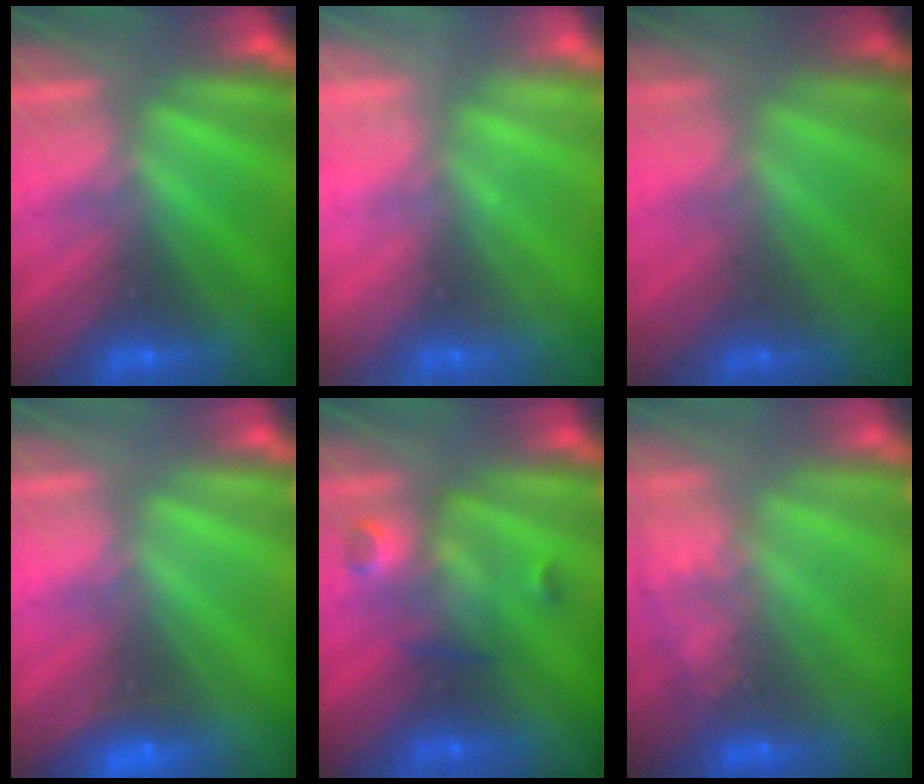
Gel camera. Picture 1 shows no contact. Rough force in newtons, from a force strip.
{"total": 2.2}
{"total": 1.7}
{"total": 2.3}
{"total": 2.9}
{"total": 6.3}